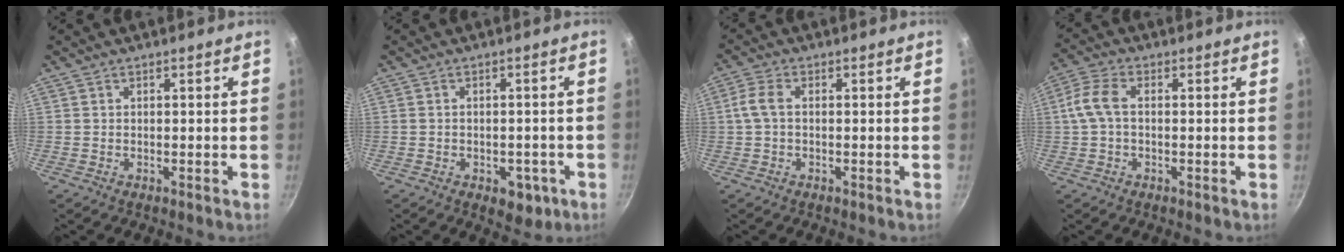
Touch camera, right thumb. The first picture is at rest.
{"total": 5.7, "force": [-2.3, 3.7, 3.7], "torque": [-0.023, 0.014, -0.018]}
{"total": 3.8, "force": [0.3, 1.9, 3.3], "torque": [-0.083, 0.012, 0.001]}
{"total": 5.9, "force": [0.4, 3.2, 5.0], "torque": [-0.118, 0.019, -0.002]}